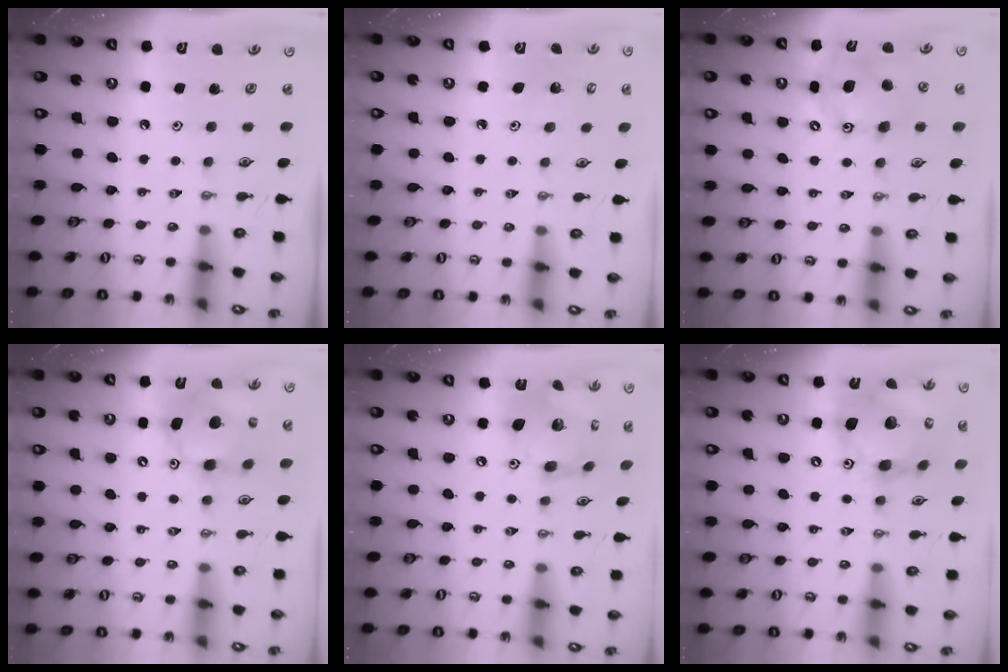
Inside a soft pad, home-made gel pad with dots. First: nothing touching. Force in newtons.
{"total": 3.7, "press": 3.7, "slide": 0.2}
{"total": 11.9, "press": 11.4, "slide": 3.4}
{"total": 13.2, "press": 12.9, "slide": 2.5}
{"total": 16.4, "press": 16.3, "slide": 1.7}
{"total": 18.0, "press": 17.7, "slide": 3.1}